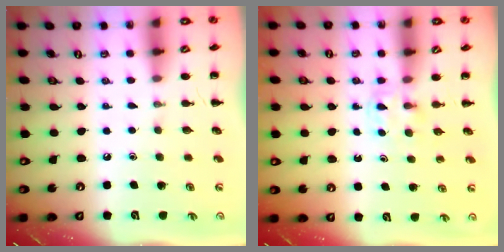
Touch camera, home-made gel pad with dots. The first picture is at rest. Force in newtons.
{"total": 3.0, "press": 2.8, "slide": 1.0}